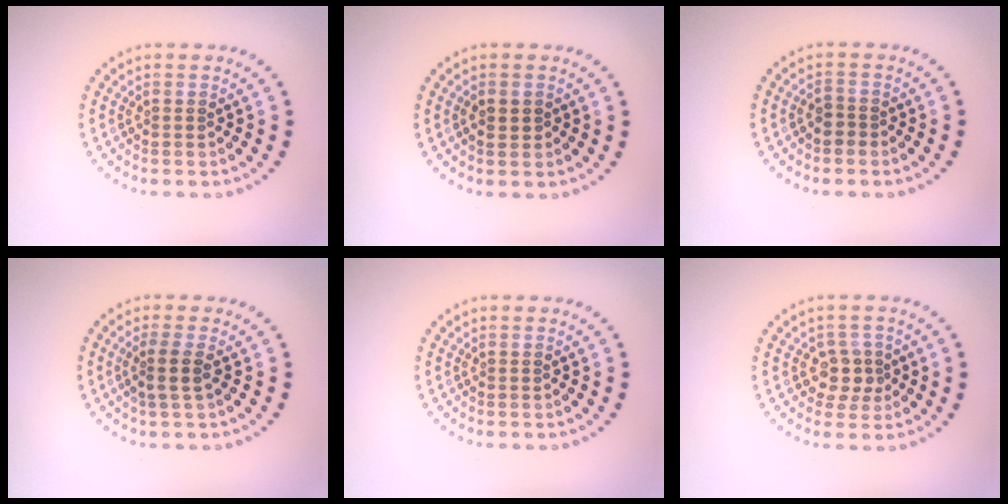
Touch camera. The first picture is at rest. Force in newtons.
{"total": 1.0, "press": 0.9, "slide": 0.3}
{"total": 1.1, "press": 0.9, "slide": 0.6}
{"total": 1.8, "press": 1.4, "slide": 1.1}
{"total": 0.0}
{"total": 2.4, "press": 2.1, "slide": 1.0}